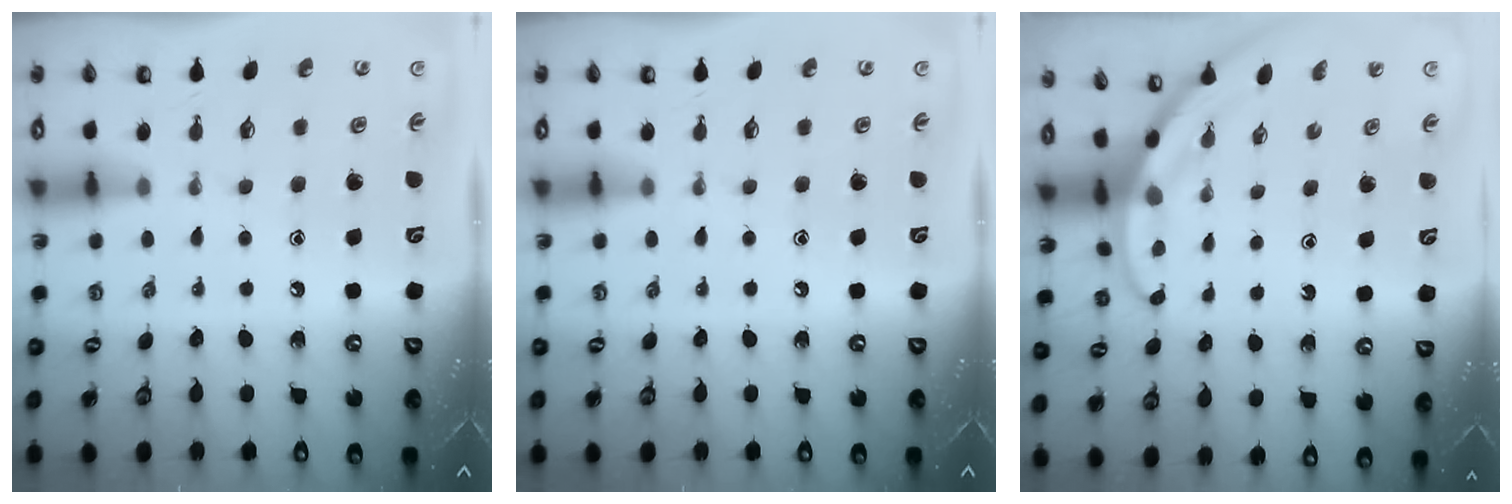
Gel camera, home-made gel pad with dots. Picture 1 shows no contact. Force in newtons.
{"total": 0.0}
{"total": 3.0, "press": 3.0, "slide": 0.1}